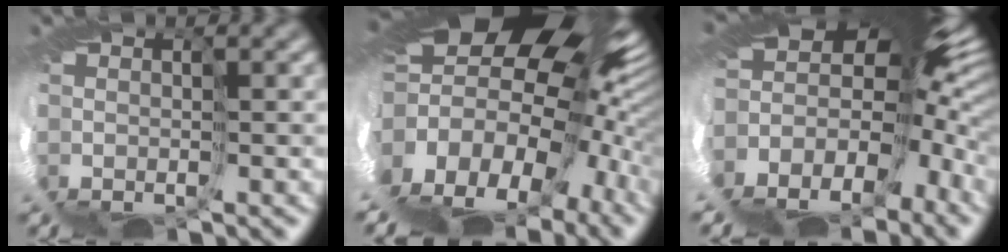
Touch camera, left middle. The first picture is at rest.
{"total": 16.9, "force": [-1.6, 11.8, 12.0], "torque": [-0.186, -0.009, -0.062]}
{"total": 12.7, "force": [-1.2, 6.6, 10.7], "torque": [-0.136, -0.019, 0.014]}